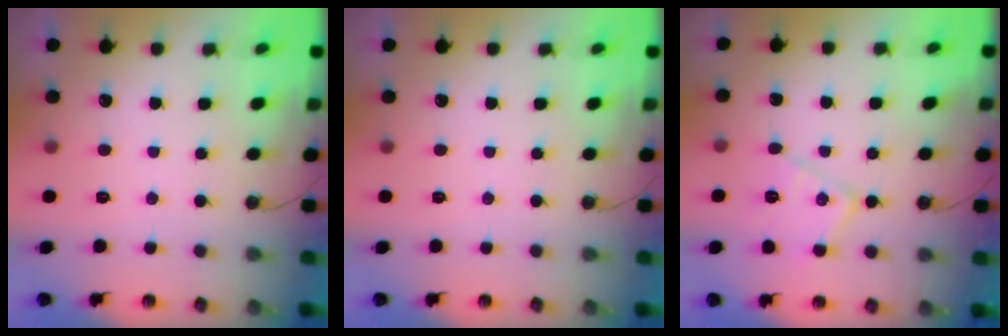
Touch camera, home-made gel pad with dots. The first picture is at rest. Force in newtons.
{"total": 0.0}
{"total": 11.0, "press": 11.0, "slide": 0.5}